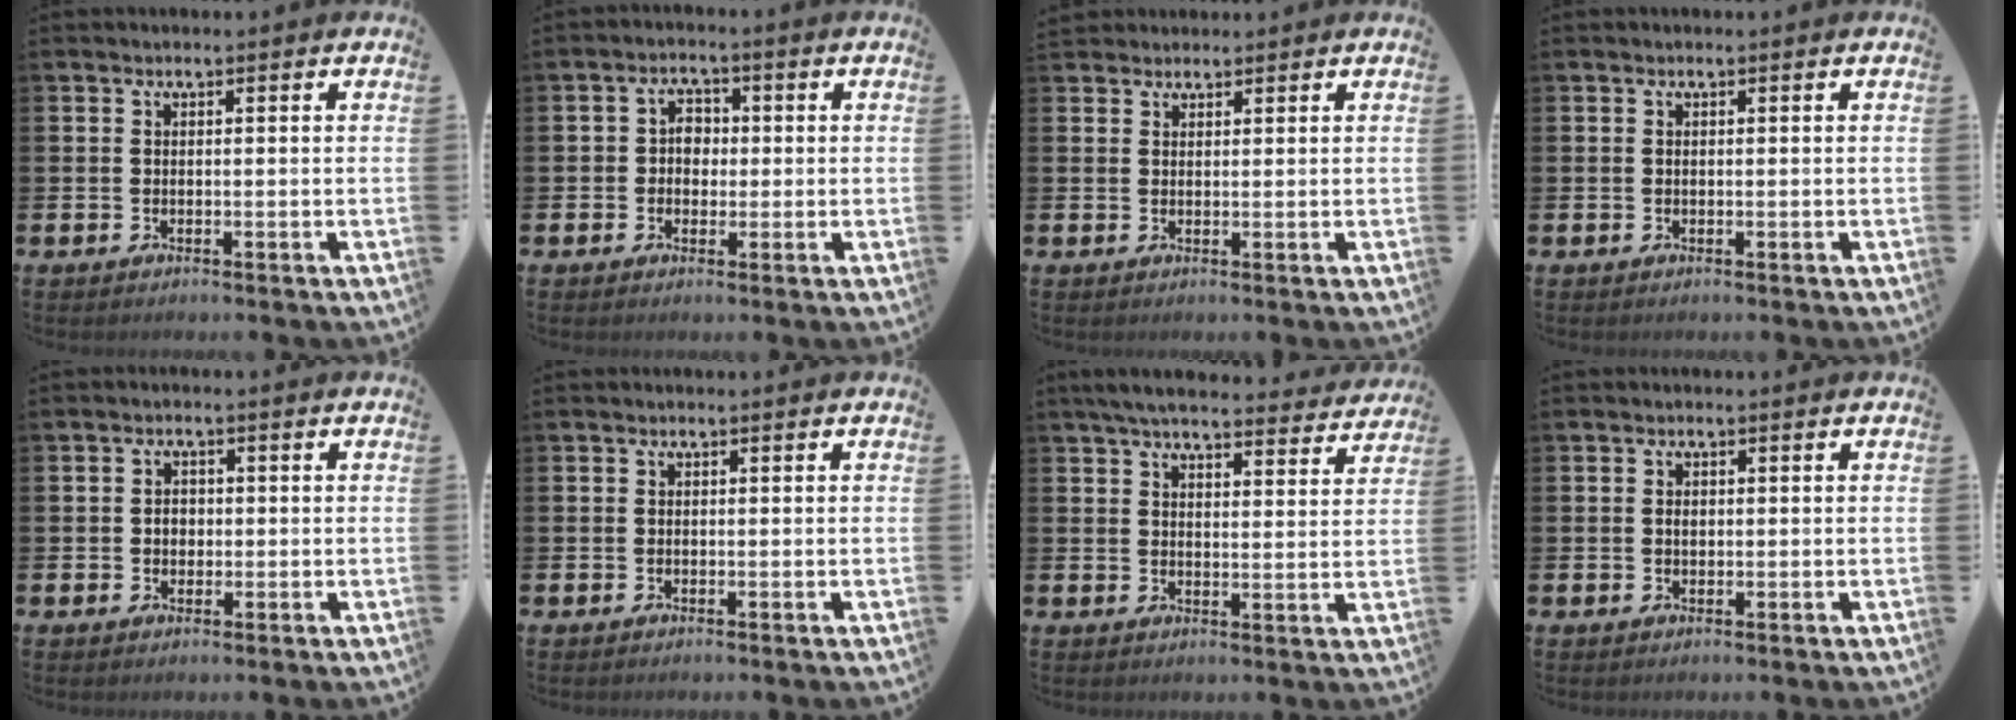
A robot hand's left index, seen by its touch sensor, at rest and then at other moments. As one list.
[{"total": 3.0, "force": [0.0, 2.6, 1.6], "torque": [-0.020, 0.005, -0.008]}, {"total": 2.0, "force": [1.8, 0.7, -0.1], "torque": [0.005, -0.002, 0.033]}, {"total": 0.0}, {"total": 1.9, "force": [0.0, 1.6, 1.1], "torque": [-0.005, 0.002, -0.006]}, {"total": 0.0}, {"total": 5.6, "force": [5.3, 0.9, 1.7], "torque": [-0.038, -0.031, 0.091]}, {"total": 1.0, "force": [0.1, 0.7, 0.7], "torque": [-0.006, 0.001, -0.001]}]